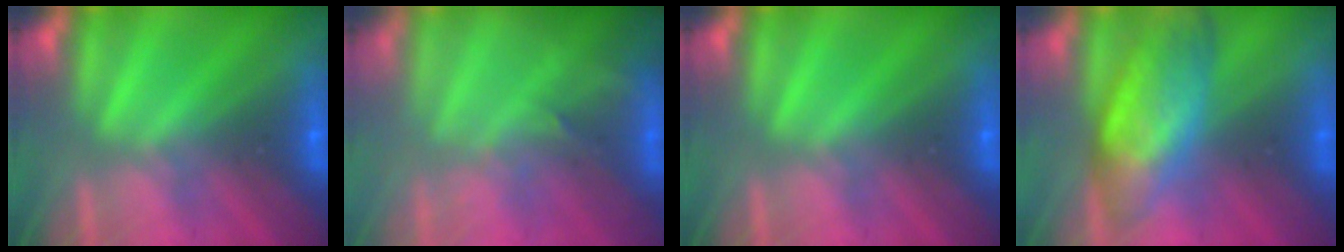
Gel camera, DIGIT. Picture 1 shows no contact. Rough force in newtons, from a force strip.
{"total": 2.9}
{"total": 0.0}
{"total": 6.7}